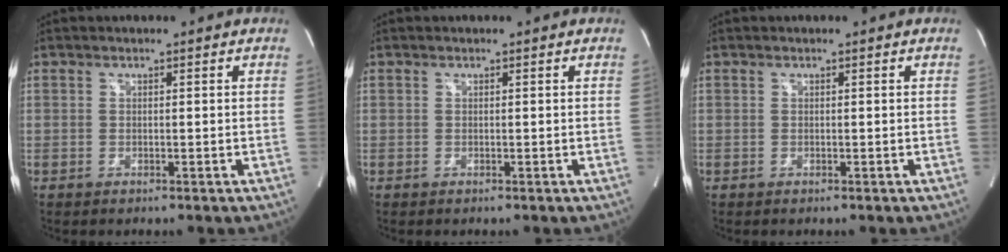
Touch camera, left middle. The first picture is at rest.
{"total": 0.0}
{"total": 0.0}